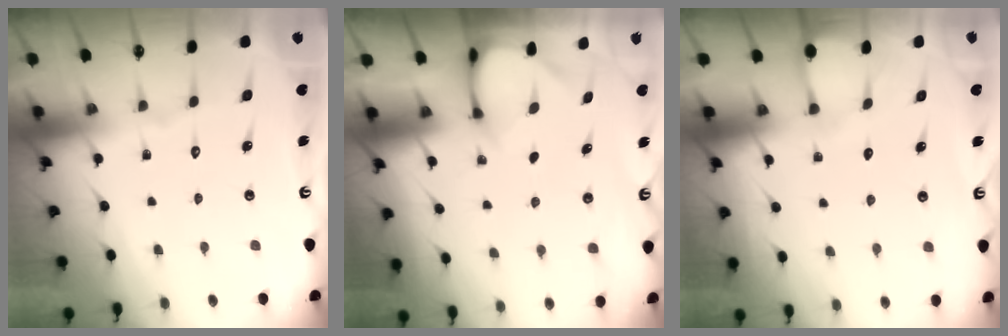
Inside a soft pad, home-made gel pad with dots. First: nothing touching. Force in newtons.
{"total": 3.5, "press": 3.4, "slide": 0.3}
{"total": 2.8, "press": 2.8, "slide": 0.4}